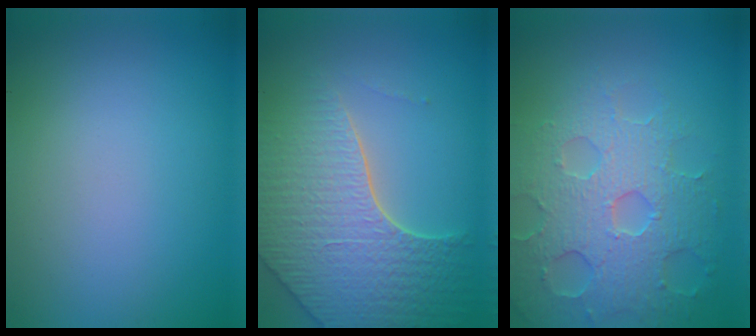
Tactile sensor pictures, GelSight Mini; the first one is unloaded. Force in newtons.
{"total": 6.8, "press": 5.5, "slide": 3.9}
{"total": 6.4, "press": 5.3, "slide": 3.6}